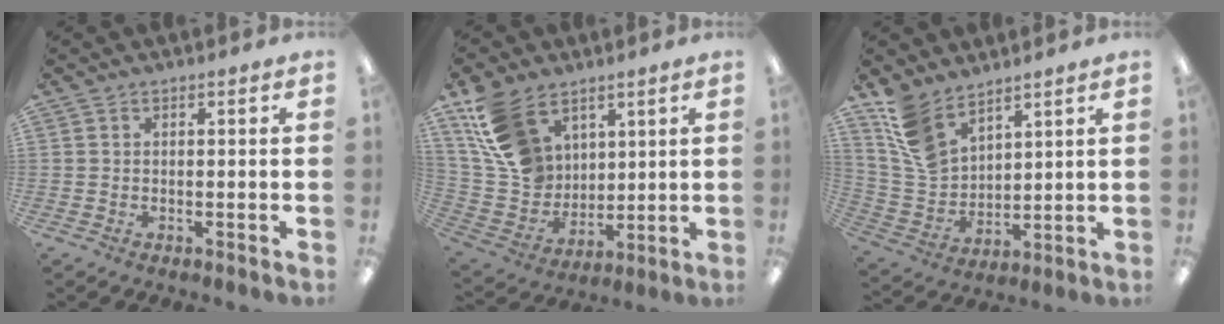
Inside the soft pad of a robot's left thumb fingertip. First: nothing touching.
{"total": 16.3, "force": [9.3, 11.1, 7.4], "torque": [-0.183, -0.036, 0.184]}
{"total": 11.3, "force": [8.6, 5.9, 4.3], "torque": [-0.111, -0.032, 0.172]}